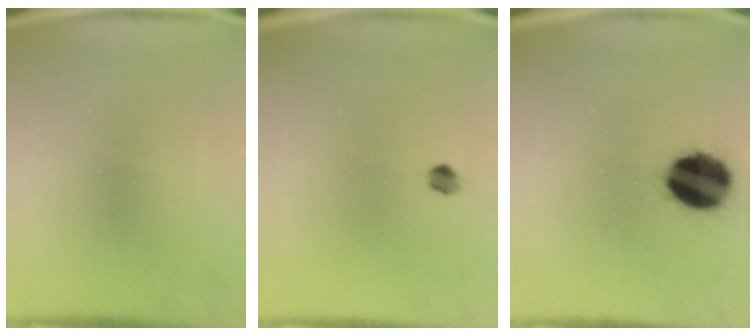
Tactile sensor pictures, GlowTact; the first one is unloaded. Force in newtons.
{"total": 1.7}
{"total": 14.7}